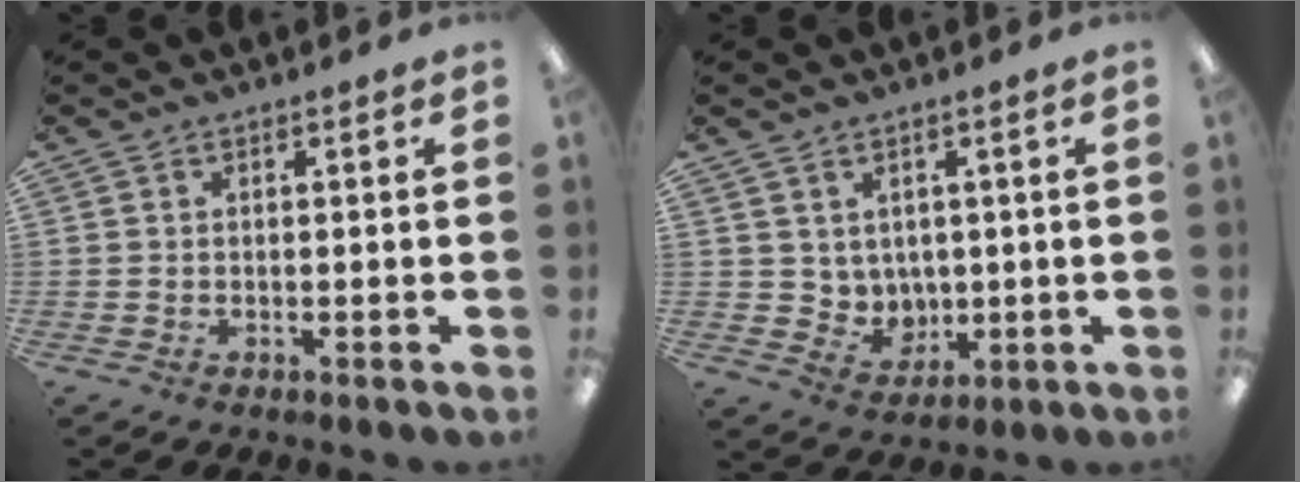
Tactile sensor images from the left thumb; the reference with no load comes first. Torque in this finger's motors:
{"motor_torque": [-0.07, 0.10, 0.25, -0.39, 0.01]}